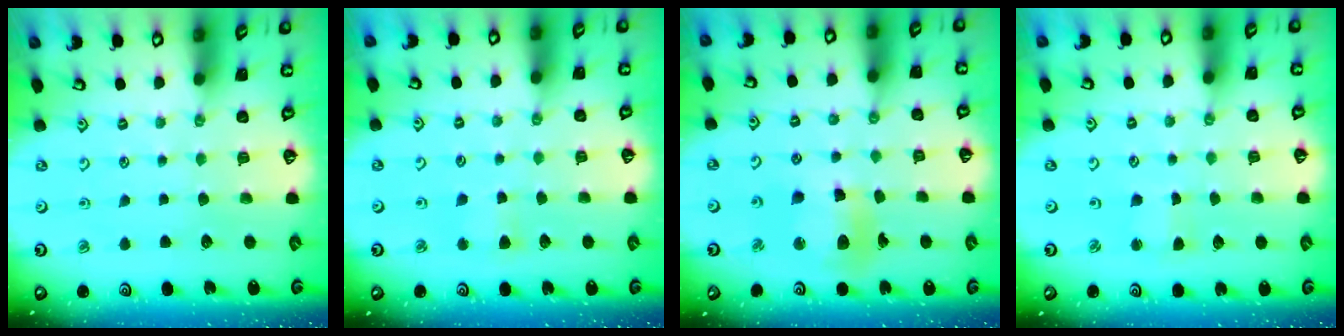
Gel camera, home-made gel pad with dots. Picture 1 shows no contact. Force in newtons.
{"total": 2.8, "press": 2.8, "slide": 0.5}
{"total": 11.2, "press": 11.2, "slide": 1.3}
{"total": 2.3, "press": 2.3, "slide": 0.3}